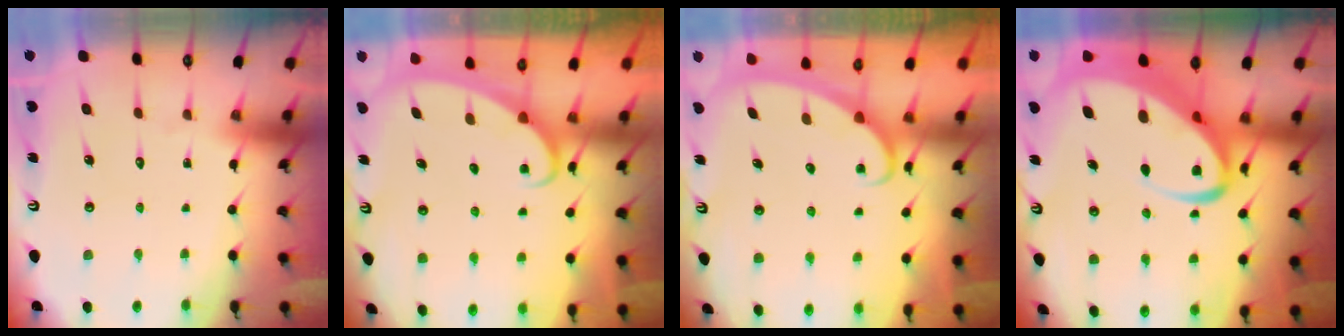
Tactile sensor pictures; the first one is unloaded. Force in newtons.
{"total": 2.6, "press": 2.5, "slide": 0.3}
{"total": 2.5, "press": 2.5, "slide": 0.3}
{"total": 9.3, "press": 9.3, "slide": 1.0}